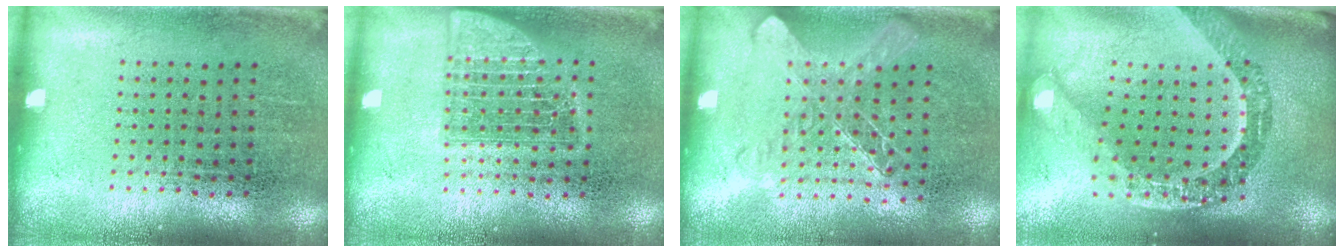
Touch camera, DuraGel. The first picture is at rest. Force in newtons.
{"total": 2.1, "press": 2.0, "slide": 0.3}
{"total": 1.5, "press": 1.3, "slide": 0.6}
{"total": 3.3, "press": 2.4, "slide": 2.3}